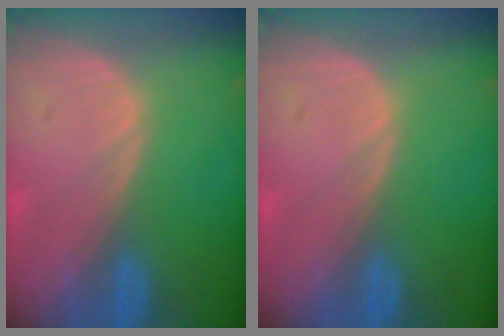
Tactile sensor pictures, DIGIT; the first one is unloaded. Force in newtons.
{"total": 0.0}